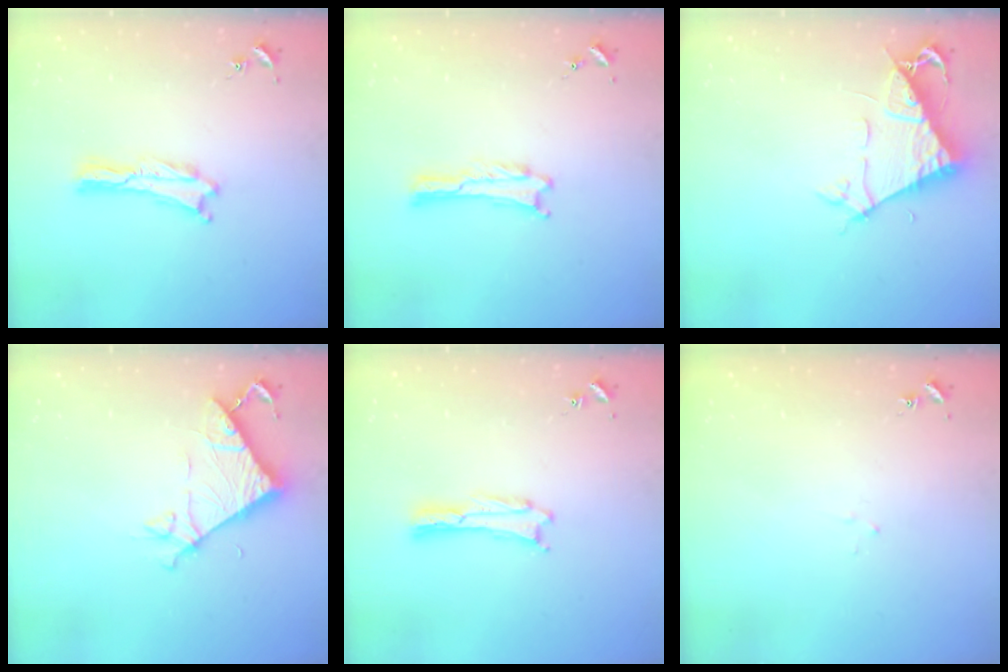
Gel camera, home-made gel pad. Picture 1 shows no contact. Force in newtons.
{"total": 0.0}
{"total": 7.1, "press": 7.0, "slide": 0.8}
{"total": 7.5, "press": 7.5, "slide": 0.5}
{"total": 0.0}
{"total": 1.8, "press": 1.8, "slide": 0.1}